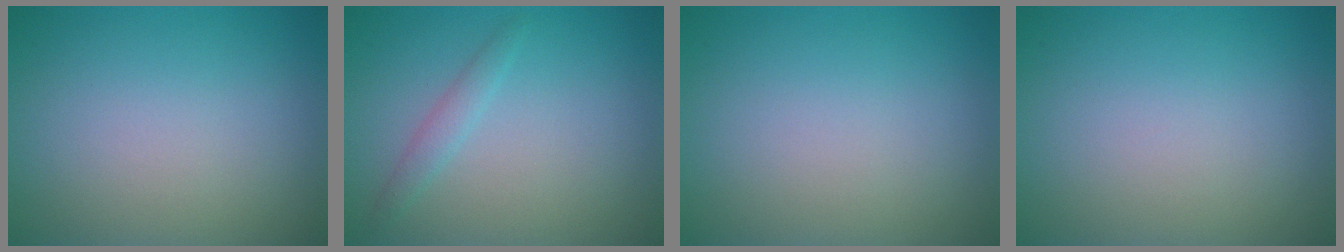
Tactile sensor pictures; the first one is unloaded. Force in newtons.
{"total": 1.3, "press": 1.3, "slide": 0.1}
{"total": 0.0}
{"total": 0.0}